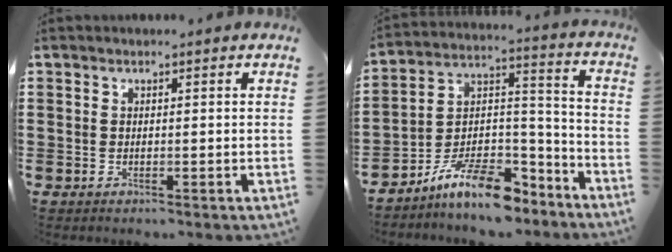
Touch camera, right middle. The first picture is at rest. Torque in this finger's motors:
{"motor_torque": [1.56, -0.58, 0.56, 0.10]}